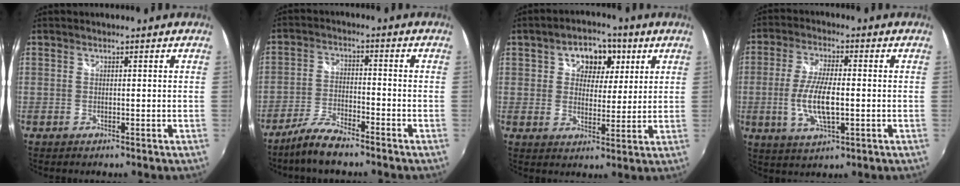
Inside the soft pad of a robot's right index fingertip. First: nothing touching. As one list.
[{"total": 7.4, "force": [-6.0, 1.6, 3.9], "torque": [-0.094, -0.004, -0.117]}, {"total": 8.8, "force": [3.3, 6.5, 5.0], "torque": [-0.083, 0.019, 0.049]}, {"total": 9.3, "force": [-1.5, 3.1, 8.6], "torque": [-0.176, -0.004, -0.029]}]